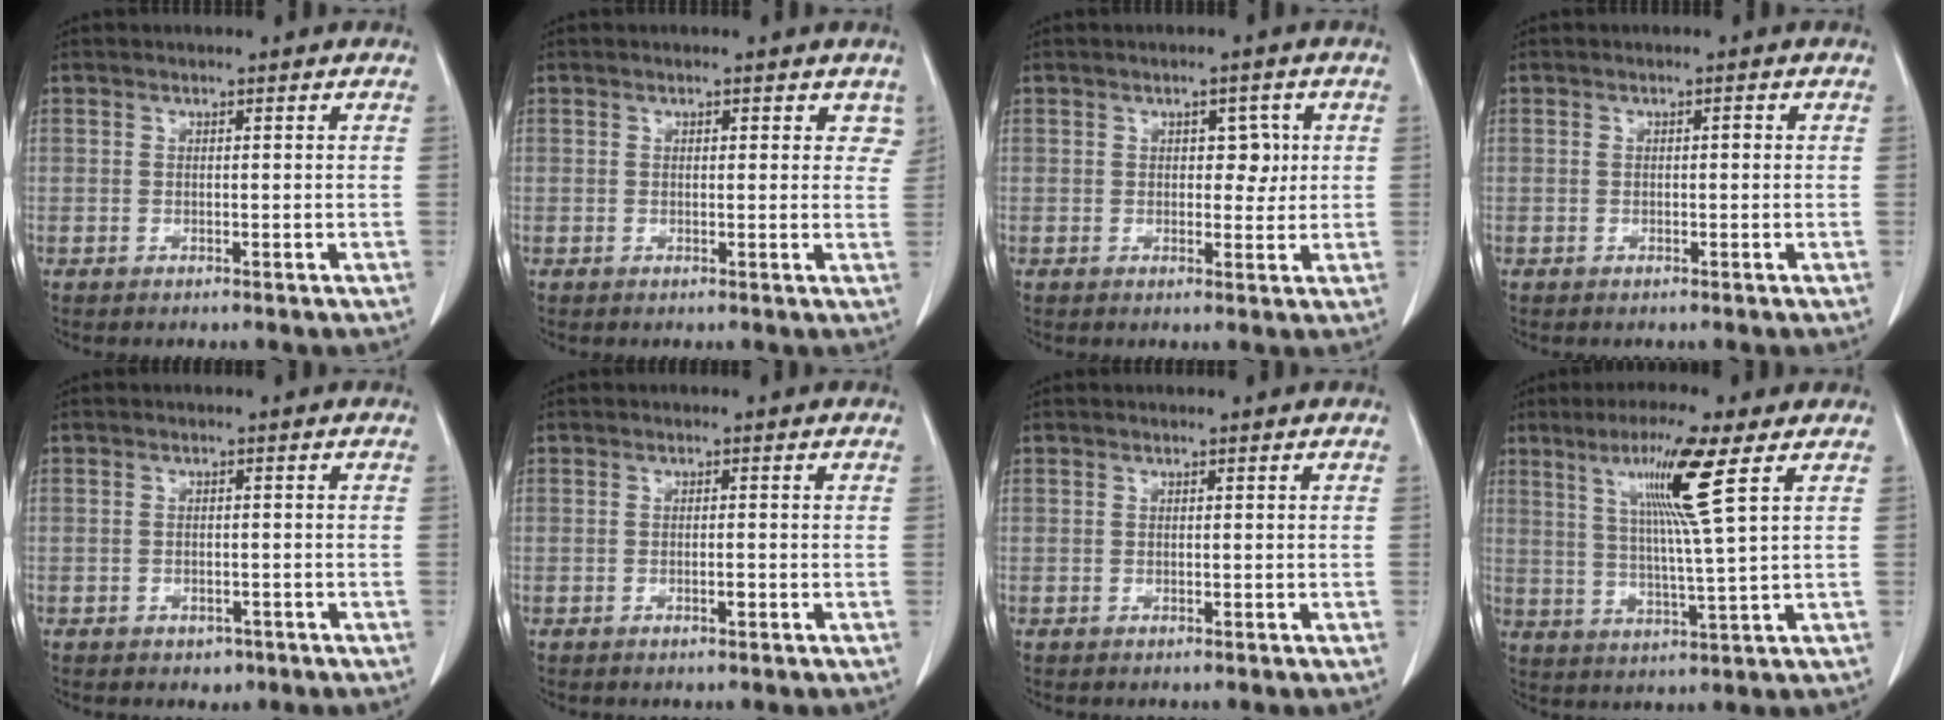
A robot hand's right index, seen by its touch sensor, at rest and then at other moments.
{"total": 3.0, "force": [1.9, 1.6, 1.6], "torque": [0.005, 0.001, 0.015]}
{"total": 3.3, "force": [0.9, 1.9, 2.6], "torque": [-0.029, 0.004, 0.012]}
{"total": 0.8, "force": [0.0, 0.4, 0.7], "torque": [-0.012, 0.006, 0.002]}
{"total": 2.1, "force": [-1.2, 1.5, 0.8], "torque": [-0.007, 0.004, -0.006]}
{"total": 1.0, "force": [-0.5, 0.1, 0.9], "torque": [-0.018, 0.002, -0.006]}
{"total": 0.0}
{"total": 10.7, "force": [4.7, -1.5, 9.5], "torque": [-0.173, 0.001, 0.088]}